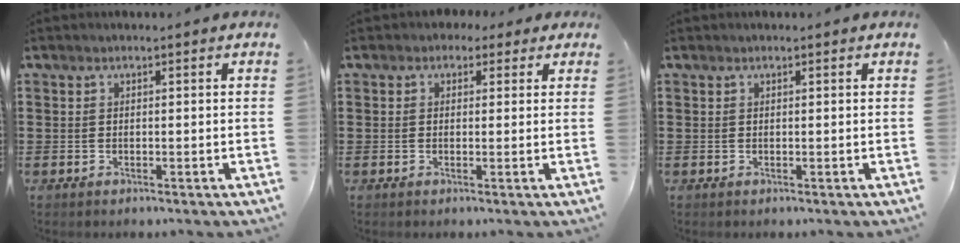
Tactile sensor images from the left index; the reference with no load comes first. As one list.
[{"total": 1.7, "force": [0.7, 1.4, 0.4], "torque": [-0.008, 0.006, 0.011]}, {"total": 0.0}]